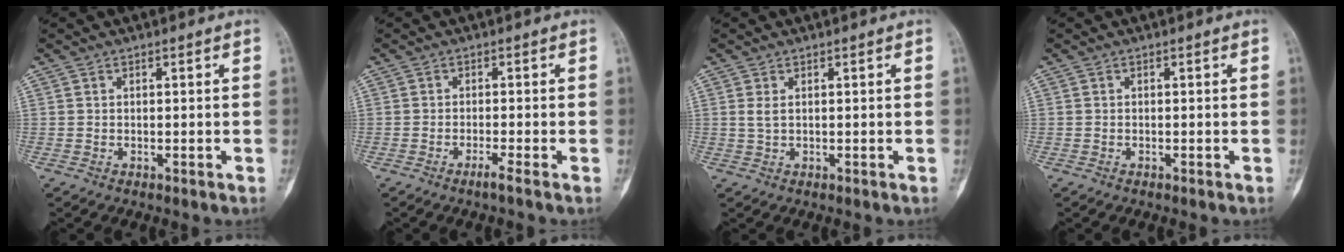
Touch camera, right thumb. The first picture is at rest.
{"total": 1.4, "force": [-1.0, -0.4, 0.9], "torque": [-0.026, 0.000, -0.022]}
{"total": 1.3, "force": [0.5, 0.6, 1.0], "torque": [-0.028, 0.005, 0.018]}
{"total": 0.0}